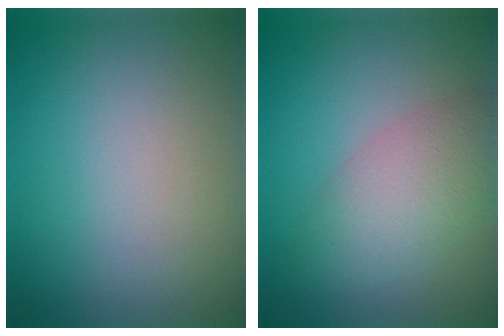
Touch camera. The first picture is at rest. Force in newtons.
{"total": 4.8, "press": 4.8, "slide": 0.3}